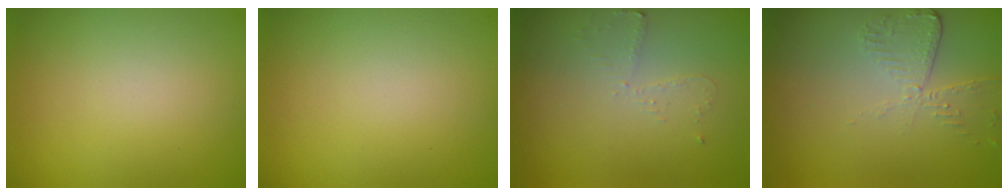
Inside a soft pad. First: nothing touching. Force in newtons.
{"total": 0.0}
{"total": 1.6, "press": 1.5, "slide": 0.2}
{"total": 2.7, "press": 2.4, "slide": 1.2}